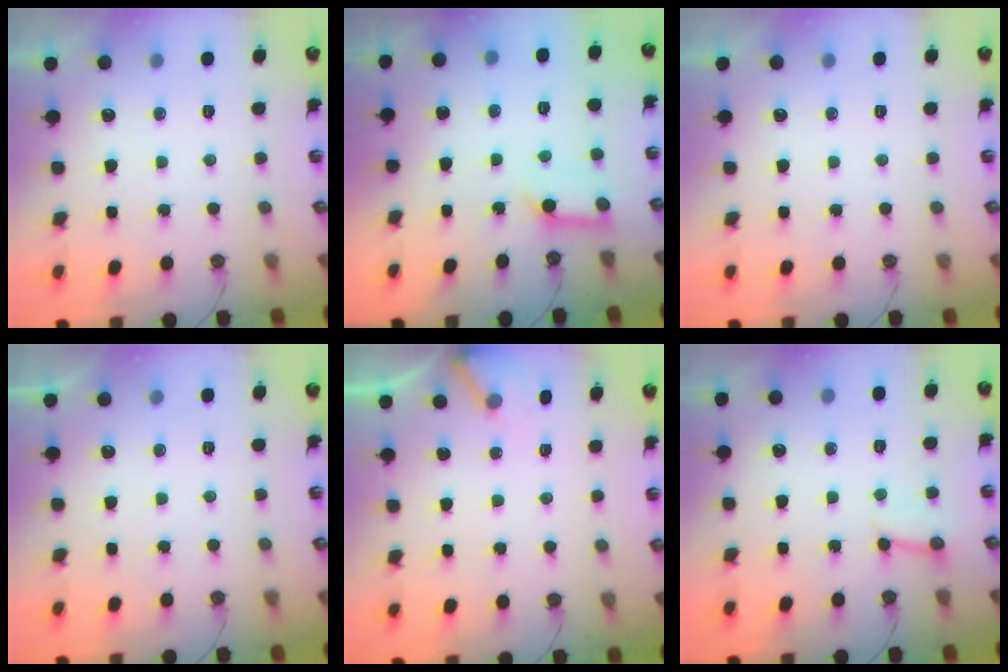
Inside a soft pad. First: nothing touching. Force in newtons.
{"total": 7.9, "press": 7.9, "slide": 0.8}
{"total": 0.0}
{"total": 0.0}
{"total": 2.7, "press": 2.7, "slide": 0.2}
{"total": 4.0, "press": 3.9, "slide": 0.4}